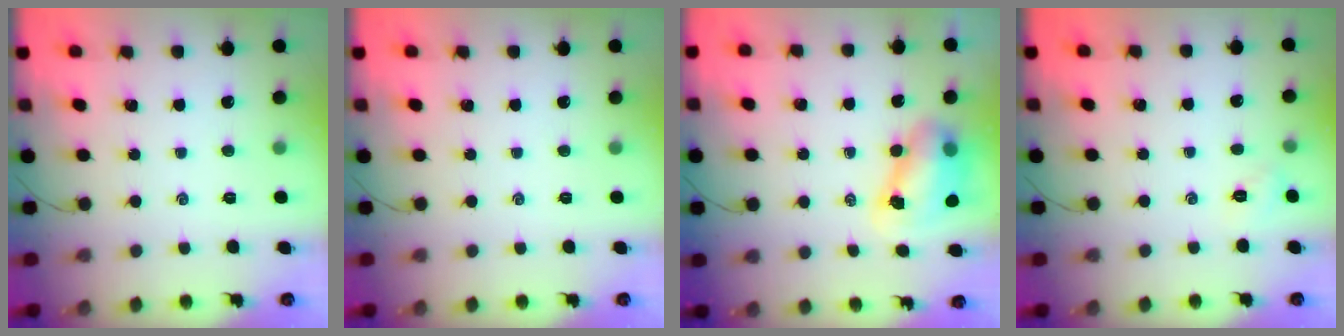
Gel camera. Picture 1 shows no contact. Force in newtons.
{"total": 0.0}
{"total": 8.3, "press": 8.1, "slide": 1.9}
{"total": 2.0, "press": 1.9, "slide": 0.6}